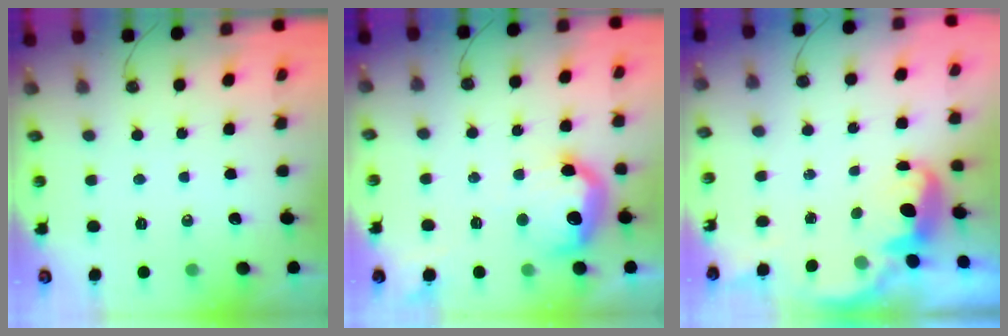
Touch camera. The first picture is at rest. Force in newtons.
{"total": 14.3, "press": 14.3, "slide": 0.9}
{"total": 2.5, "press": 2.4, "slide": 0.7}